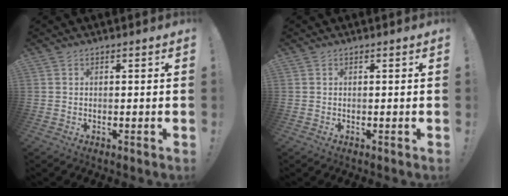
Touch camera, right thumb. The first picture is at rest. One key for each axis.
{"total": 0.0}